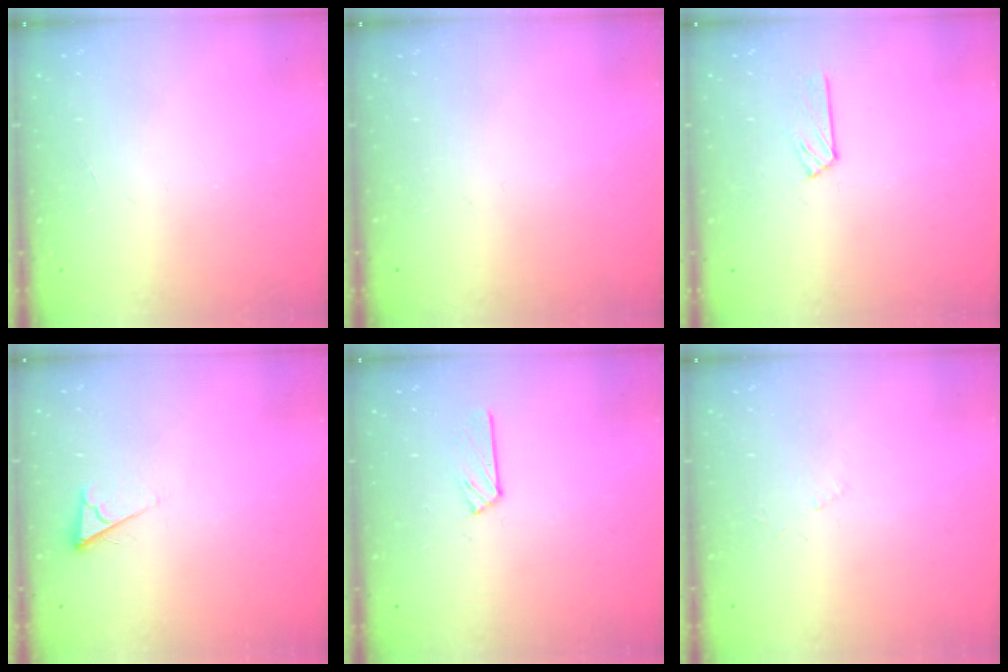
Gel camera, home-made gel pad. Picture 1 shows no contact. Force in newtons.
{"total": 0.0}
{"total": 3.8, "press": 3.7, "slide": 0.5}
{"total": 3.9, "press": 3.8, "slide": 0.6}
{"total": 2.9, "press": 2.9, "slide": 0.3}
{"total": 3.1, "press": 3.1, "slide": 0.5}